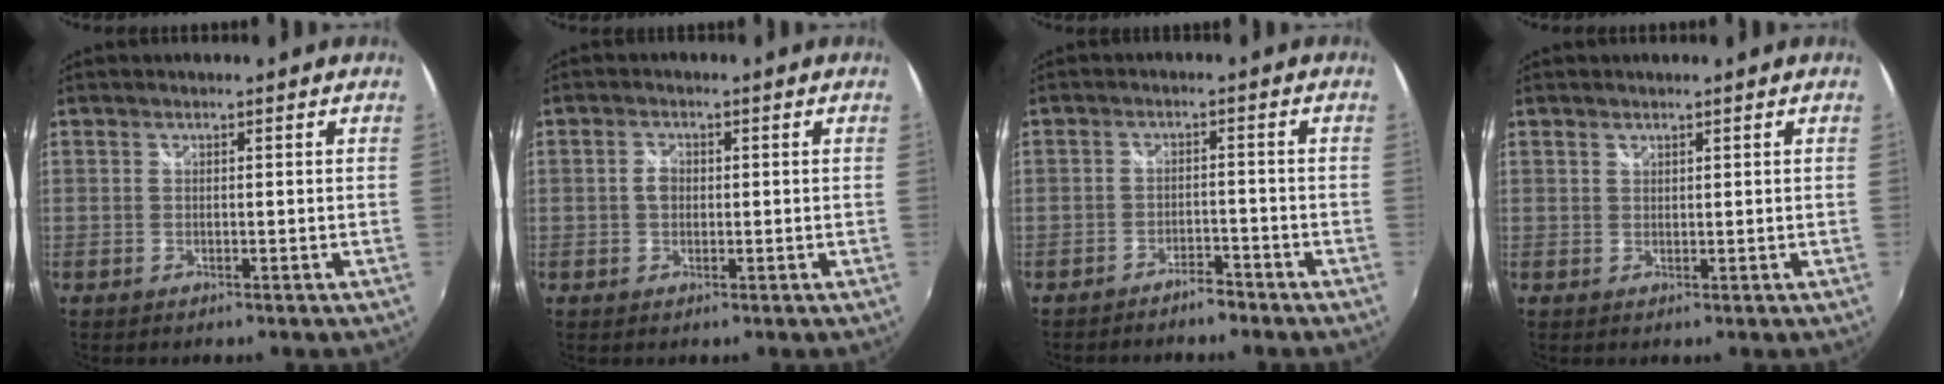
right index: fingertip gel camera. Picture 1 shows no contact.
{"total": 2.3, "force": [0.0, 1.8, 1.4], "torque": [-0.027, 0.005, -0.003]}
{"total": 3.7, "force": [-3.4, 1.1, 1.1], "torque": [-0.033, 0.002, -0.052]}
{"total": 0.8, "force": [0.6, 0.5, 0.2], "torque": [-0.001, 0.002, 0.010]}